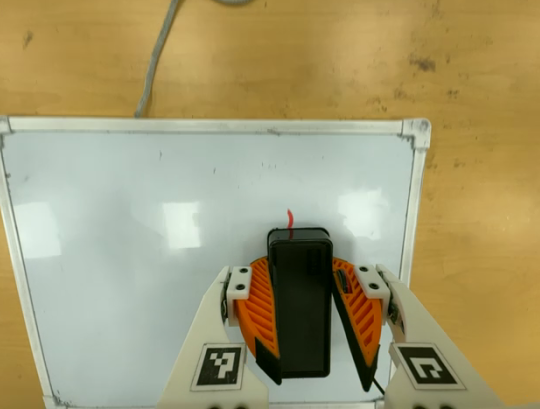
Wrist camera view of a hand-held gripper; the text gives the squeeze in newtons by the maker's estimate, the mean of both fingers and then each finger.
{"total": 12.6, "left": 13.9, "right": 11.3}